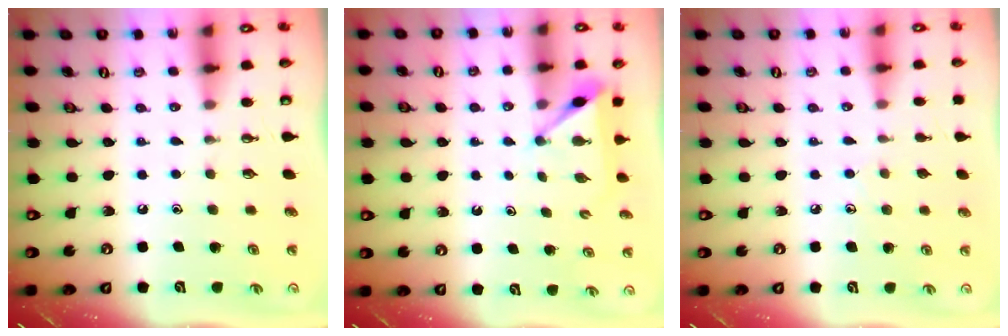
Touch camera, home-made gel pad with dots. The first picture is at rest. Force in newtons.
{"total": 4.9, "press": 4.9, "slide": 0.2}
{"total": 5.0, "press": 5.0, "slide": 0.4}